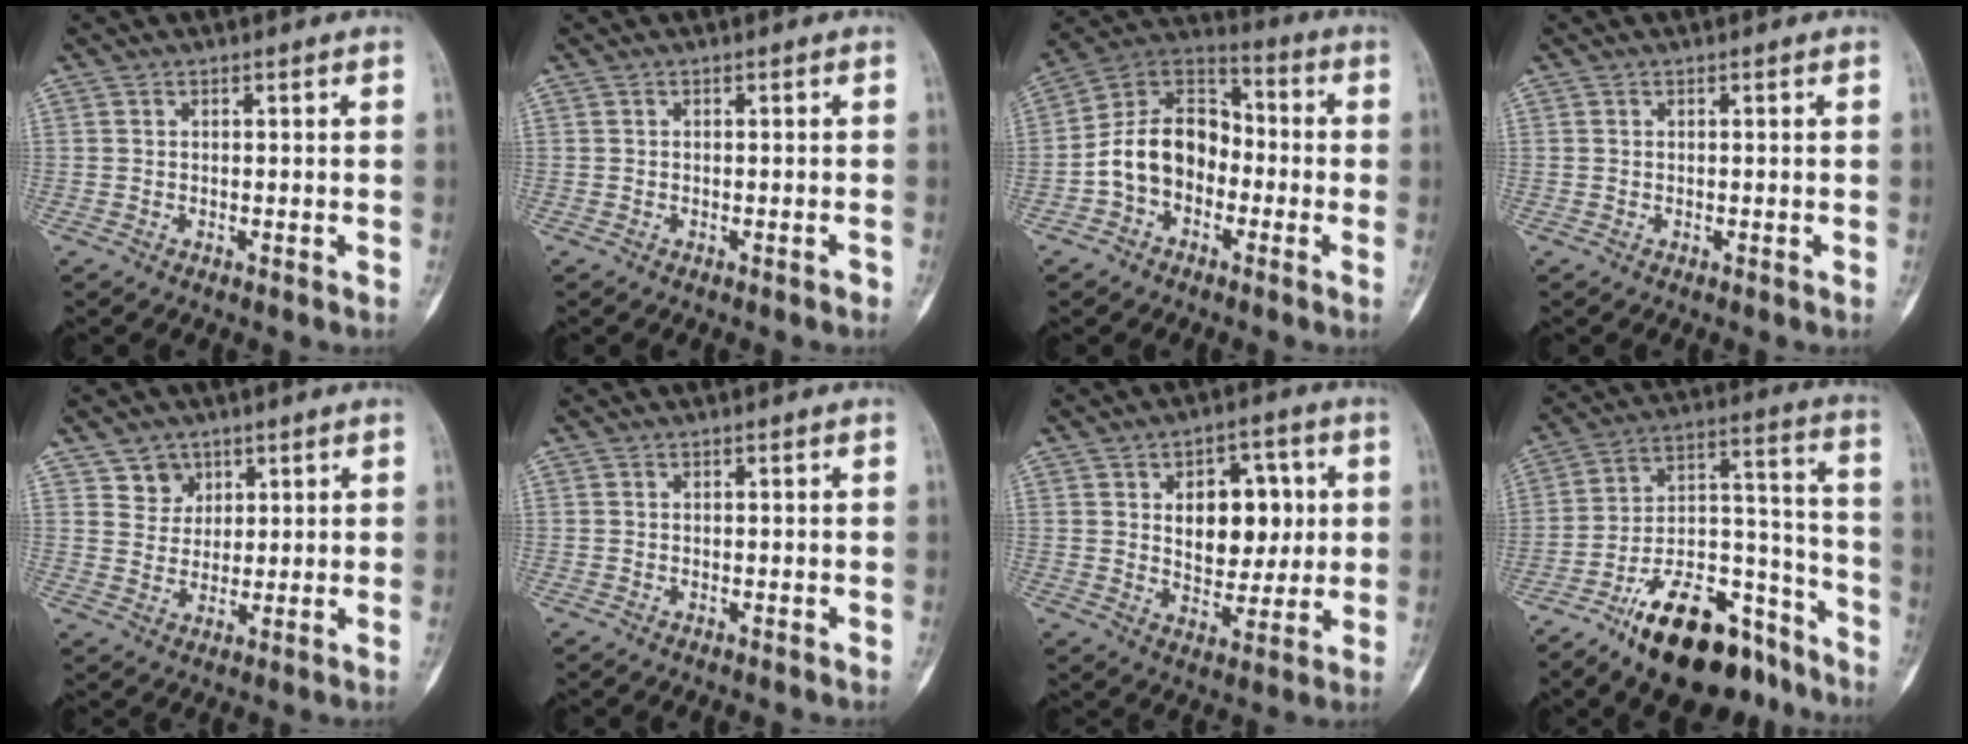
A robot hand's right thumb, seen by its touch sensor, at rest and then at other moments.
{"total": 0.6, "force": [-0.5, 0.0, 0.4], "torque": [-0.011, 0.004, -0.005]}
{"total": 13.1, "force": [-2.9, 9.5, 8.7], "torque": [-0.133, 0.050, -0.066]}
{"total": 0.0}
{"total": 4.7, "force": [2.8, 3.7, 0.4], "torque": [0.018, -0.021, 0.052]}
{"total": 0.0}
{"total": 12.3, "force": [2.5, 7.9, 9.1], "torque": [-0.077, -0.006, 0.042]}
{"total": 22.3, "force": [-15.8, 9.6, 12.4], "torque": [-0.170, 0.110, -0.259]}